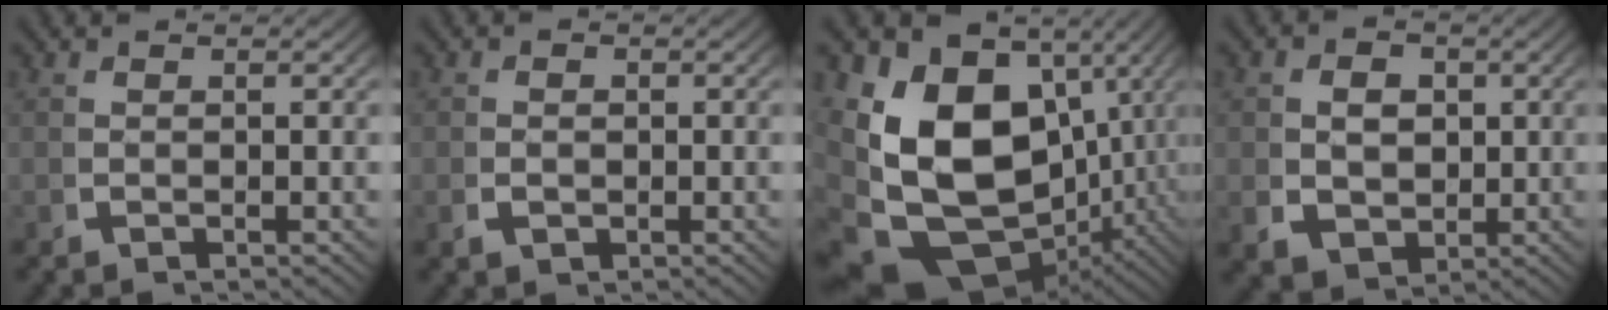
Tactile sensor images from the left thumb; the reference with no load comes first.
{"total": 1.4, "force": [-0.2, 1.2, 0.8], "torque": [-0.018, -0.006, -0.001]}
{"total": 22.0, "force": [-2.0, 16.0, 15.0], "torque": [-0.306, -0.094, 0.006]}
{"total": 5.4, "force": [-0.2, 4.6, 2.9], "torque": [-0.054, -0.033, 0.015]}